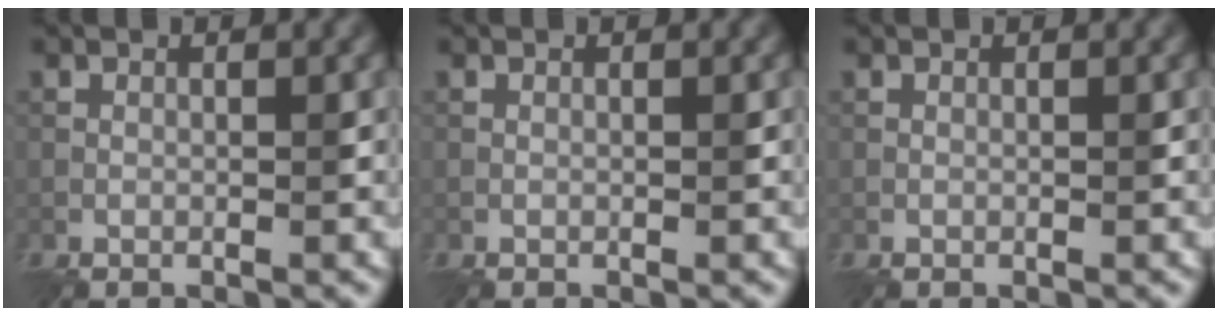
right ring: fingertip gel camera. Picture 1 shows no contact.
{"total": 0.0}
{"total": 0.0}